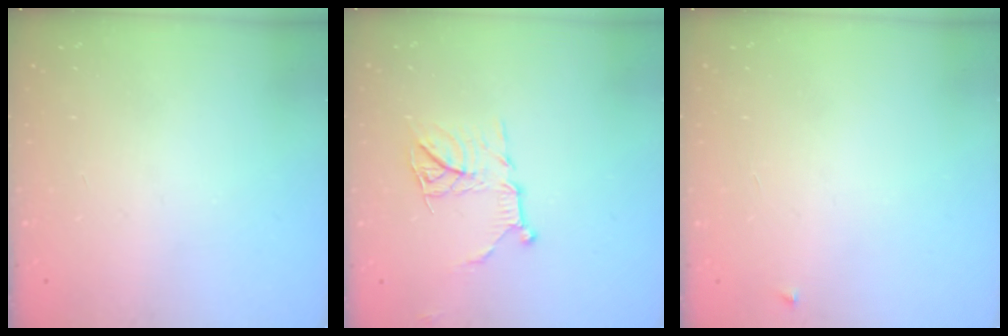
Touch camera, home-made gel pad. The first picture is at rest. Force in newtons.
{"total": 10.8, "press": 10.8, "slide": 0.4}
{"total": 2.3, "press": 2.3, "slide": 0.3}